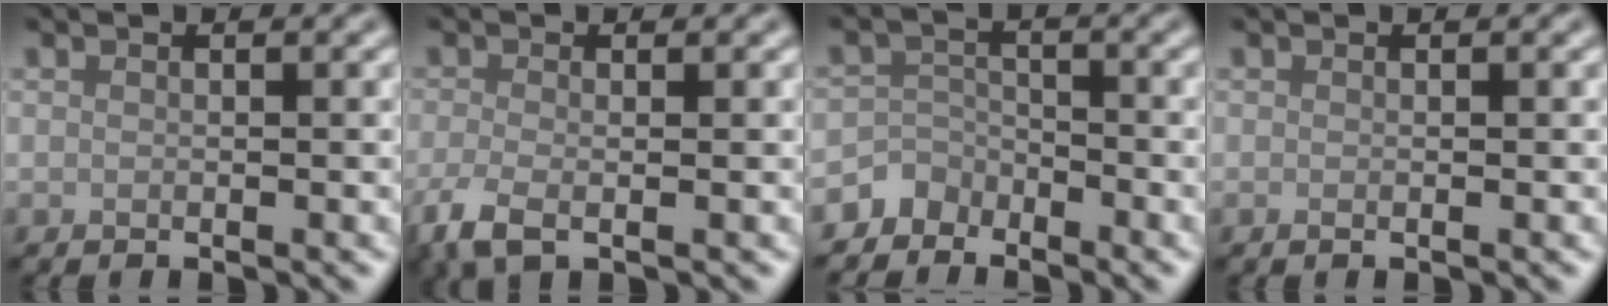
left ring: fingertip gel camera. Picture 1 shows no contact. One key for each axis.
{"total": 2.9, "fx": -1.4, "fy": 1.1, "fz": 2.4, "tx": -0.059, "ty": -0.009, "tz": -0.034}
{"total": 2.5, "fx": -2.1, "fy": 1.4, "fz": -0.2, "tx": 0.014, "ty": 0.007, "tz": -0.048}
{"total": 0.0}